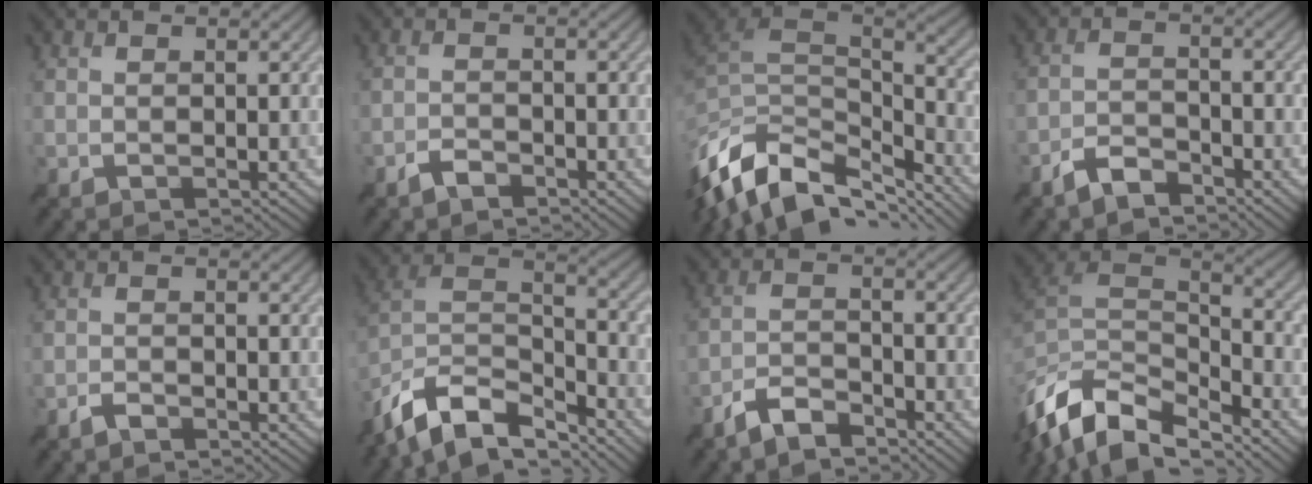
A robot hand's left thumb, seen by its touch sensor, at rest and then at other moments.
{"total": 2.0, "force": [-1.8, 0.7, 0.8], "torque": [-0.015, 0.002, -0.039]}
{"total": 14.7, "force": [-7.8, 7.8, 9.8], "torque": [-0.259, -0.036, -0.125]}
{"total": 3.8, "force": [-3.2, 1.2, 1.7], "torque": [-0.034, 0.001, -0.074]}
{"total": 1.4, "force": [-1.2, 0.4, 0.5], "torque": [-0.011, 0.001, -0.028]}
{"total": 13.2, "force": [-10.2, 5.2, 6.7], "torque": [-0.160, 0.003, -0.186]}
{"total": 4.5, "force": [-3.8, 1.2, 2.0], "torque": [-0.043, 0.001, -0.085]}
{"total": 14.5, "force": [-9.8, 6.6, 8.5], "torque": [-0.230, -0.017, -0.167]}